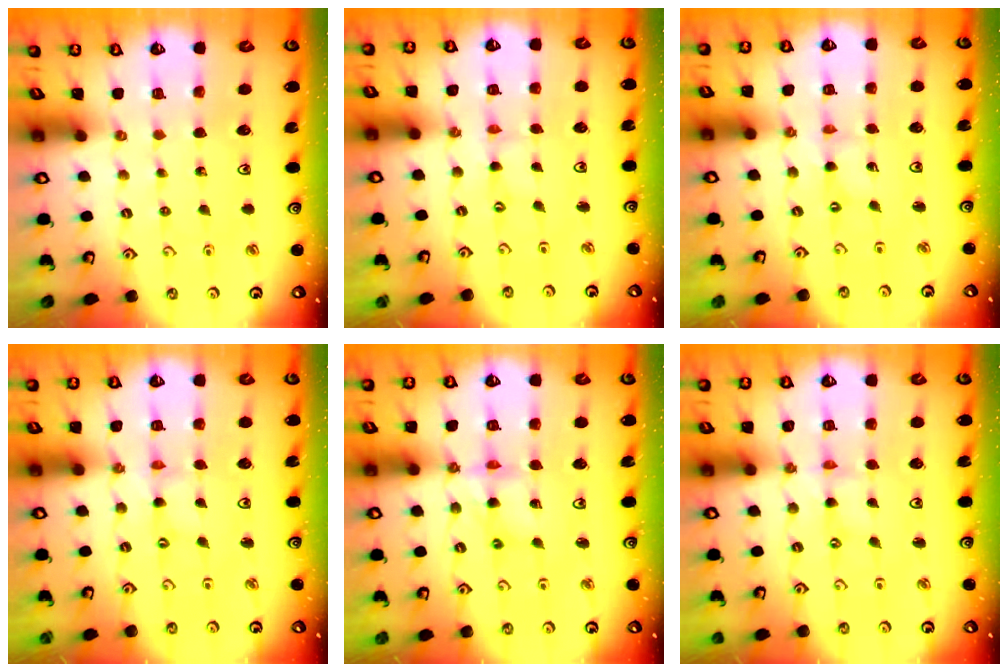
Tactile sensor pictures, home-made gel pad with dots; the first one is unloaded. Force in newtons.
{"total": 0.0}
{"total": 0.0}
{"total": 0.0}
{"total": 6.7, "press": 6.7, "slide": 0.7}
{"total": 0.0}